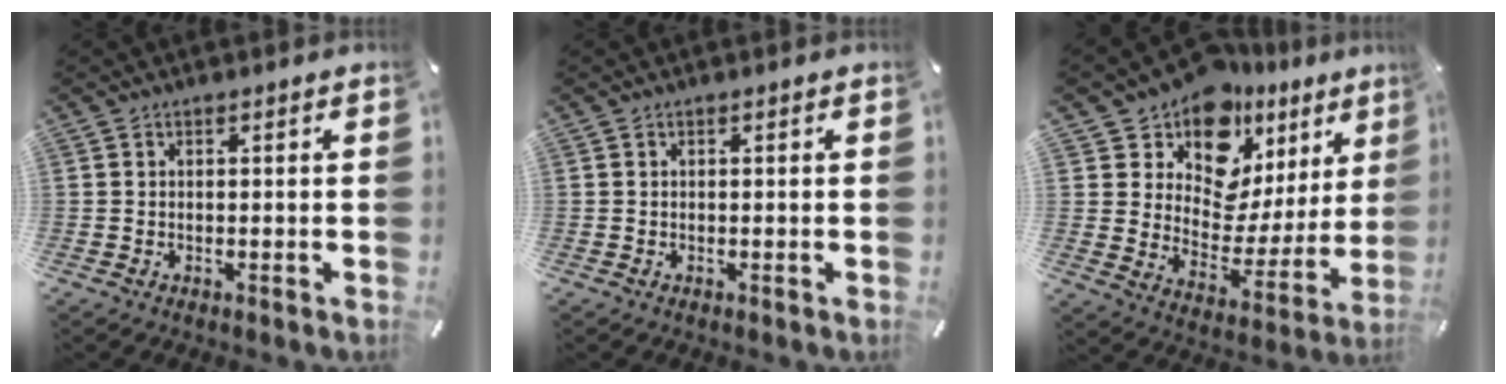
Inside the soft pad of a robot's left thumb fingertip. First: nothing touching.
{"total": 0.0}
{"total": 14.2, "force": [10.7, 8.1, 4.5], "torque": [-0.074, -0.107, 0.188]}